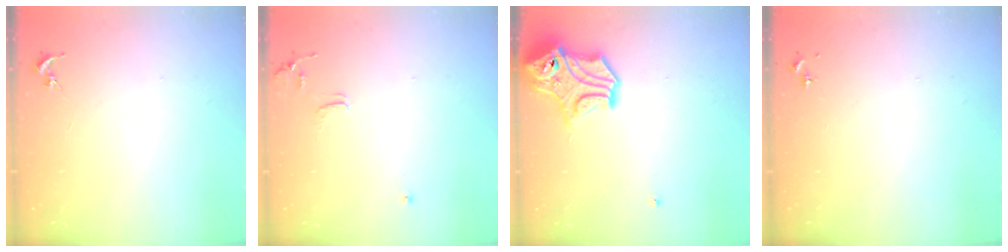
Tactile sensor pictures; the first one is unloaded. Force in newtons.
{"total": 6.4, "press": 6.3, "slide": 0.8}
{"total": 14.1, "press": 14.0, "slide": 1.9}
{"total": 0.0}